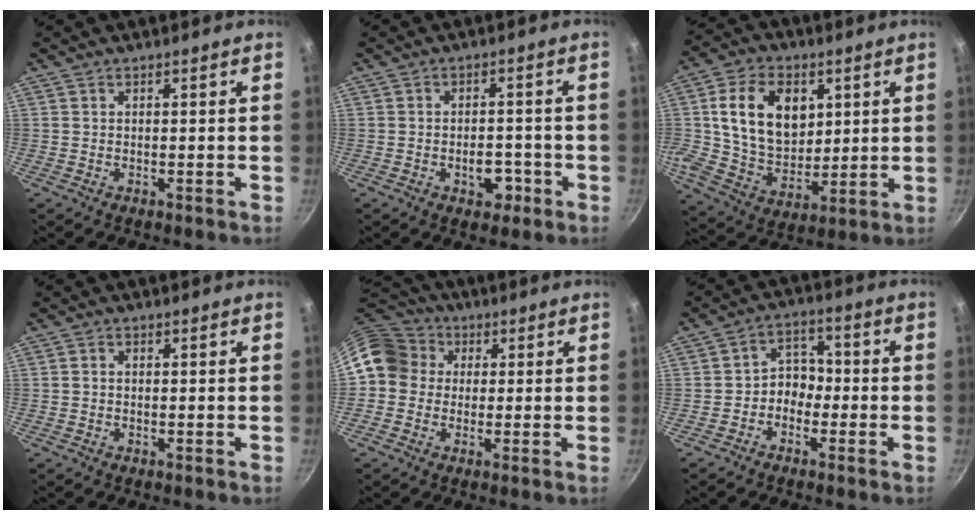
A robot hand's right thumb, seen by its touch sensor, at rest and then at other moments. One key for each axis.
{"total": 4.9, "fx": -2.0, "fy": 3.1, "fz": 3.2, "tx": -0.021, "ty": 0.013, "tz": -0.026}
{"total": 16.8, "fx": 4.5, "fy": 11.9, "fz": 11.0, "tx": -0.165, "ty": -0.013, "tz": 0.082}
{"total": 0.8, "fx": -0.1, "fy": 0.6, "fz": 0.5, "tx": -0.011, "ty": 0.005, "tz": -0.002}
{"total": 11.9, "fx": 1.7, "fy": 10.5, "fz": 5.4, "tx": -0.081, "ty": 0.033, "tz": 0.013}
{"total": 5.4, "fx": -1.6, "fy": 4.4, "fz": 2.8, "tx": -0.002, "ty": 0.033, "tz": -0.038}